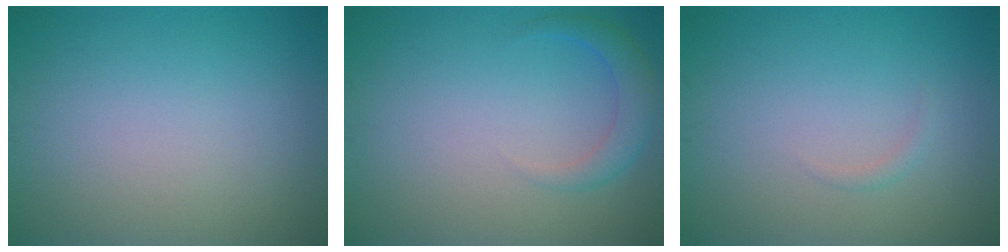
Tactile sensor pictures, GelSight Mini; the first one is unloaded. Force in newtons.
{"total": 2.3, "press": 2.3, "slide": 0.2}
{"total": 0.6, "press": 0.6, "slide": 0.0}